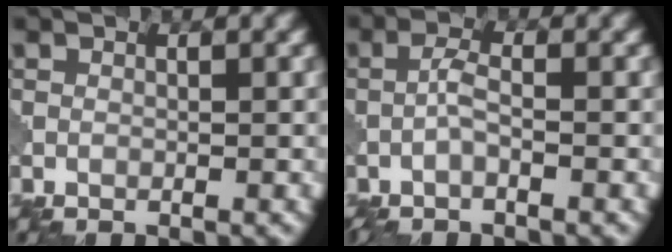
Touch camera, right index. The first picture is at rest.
{"total": 2.1, "force": [-1.0, 0.5, 1.8], "torque": [-0.042, 0.004, -0.027]}